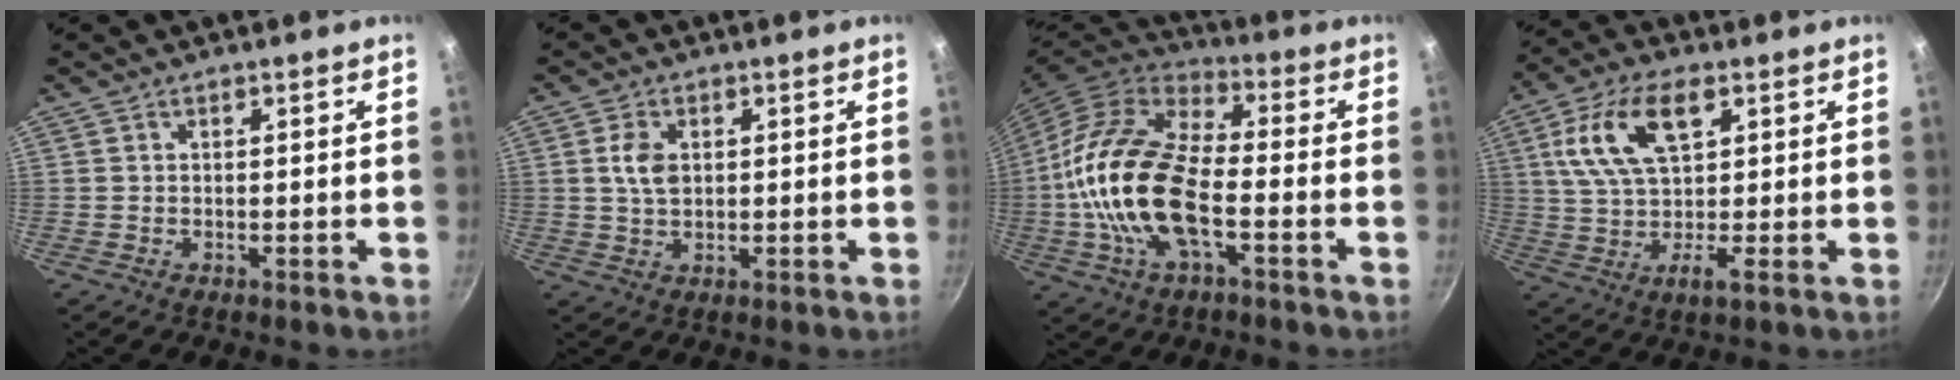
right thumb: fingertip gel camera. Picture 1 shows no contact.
{"total": 4.7, "force": [0.9, 3.0, 3.5], "torque": [-0.061, 0.000, 0.017]}
{"total": 19.8, "force": [-3.8, 9.4, 17.0], "torque": [-0.325, 0.029, -0.083]}
{"total": 13.3, "force": [4.3, 6.4, 10.8], "torque": [-0.193, 0.009, 0.066]}